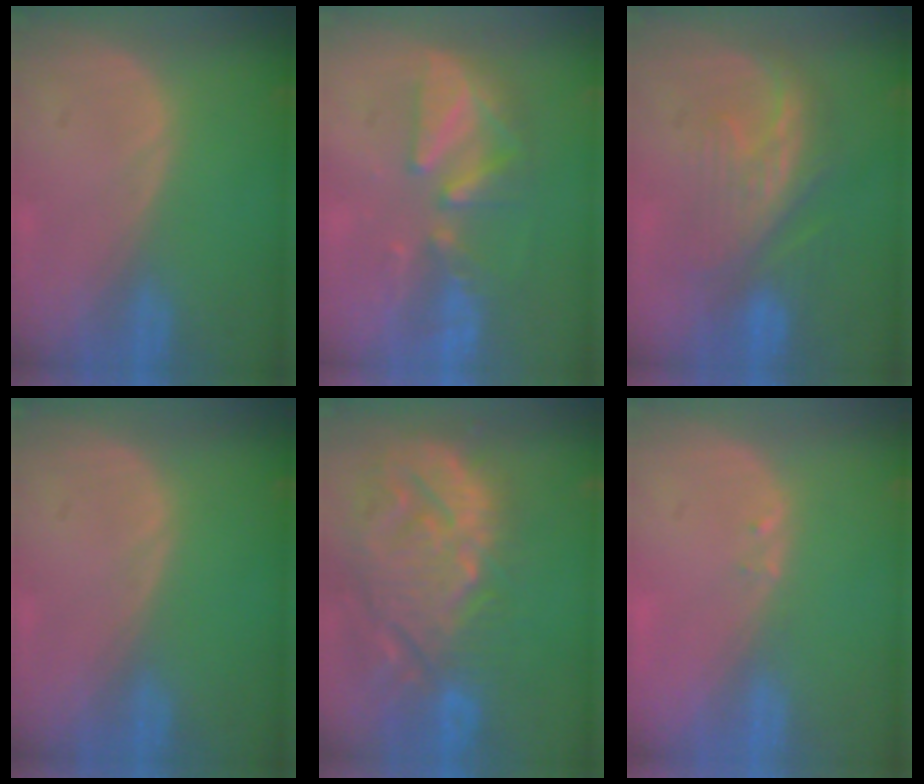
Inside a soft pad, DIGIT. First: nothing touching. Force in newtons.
{"total": 7.9, "press": 7.8, "slide": 1.4}
{"total": 8.2, "press": 7.9, "slide": 1.8}
{"total": 0.0}
{"total": 14.6, "press": 12.4, "slide": 7.6}
{"total": 0.6, "press": 0.6, "slide": 0.2}